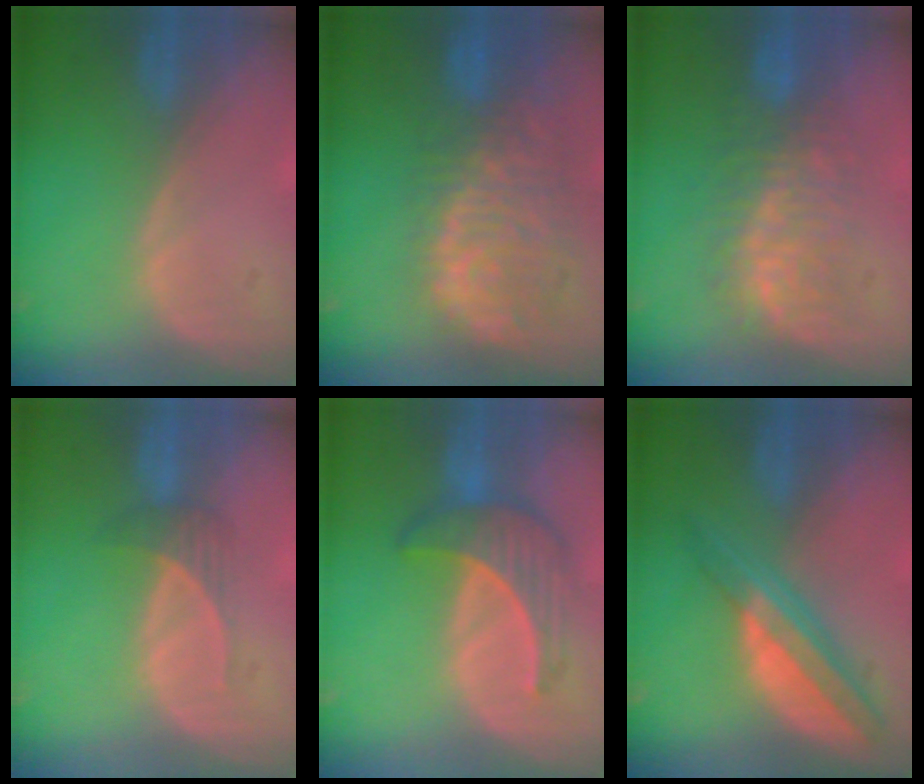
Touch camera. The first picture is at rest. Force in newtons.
{"total": 11.5, "press": 9.7, "slide": 6.3}
{"total": 7.8, "press": 7.6, "slide": 1.3}
{"total": 2.5, "press": 2.3, "slide": 0.9}
{"total": 6.8, "press": 6.4, "slide": 2.2}
{"total": 7.4, "press": 6.2, "slide": 3.9}